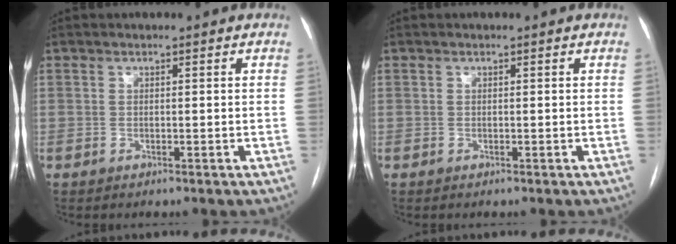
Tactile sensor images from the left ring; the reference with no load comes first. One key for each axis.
{"total": 0.0}